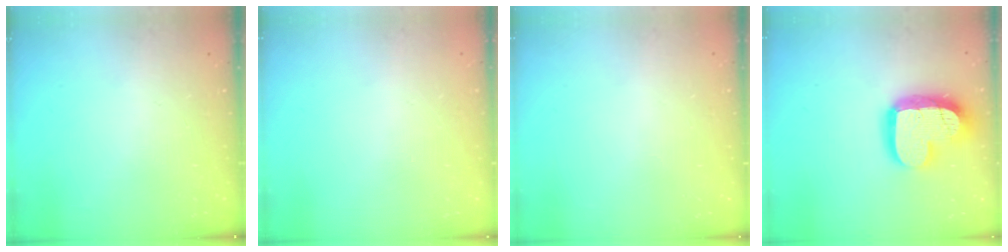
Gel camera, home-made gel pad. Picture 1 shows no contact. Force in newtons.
{"total": 0.0}
{"total": 0.0}
{"total": 19.2, "press": 19.1, "slide": 1.8}